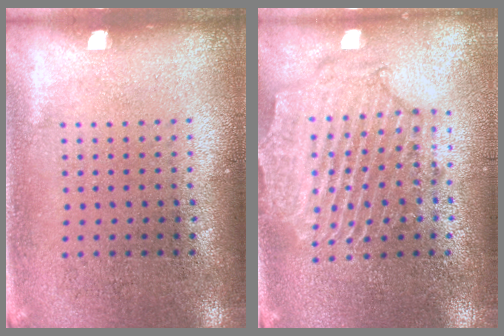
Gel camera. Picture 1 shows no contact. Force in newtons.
{"total": 2.3, "press": 2.1, "slide": 0.8}